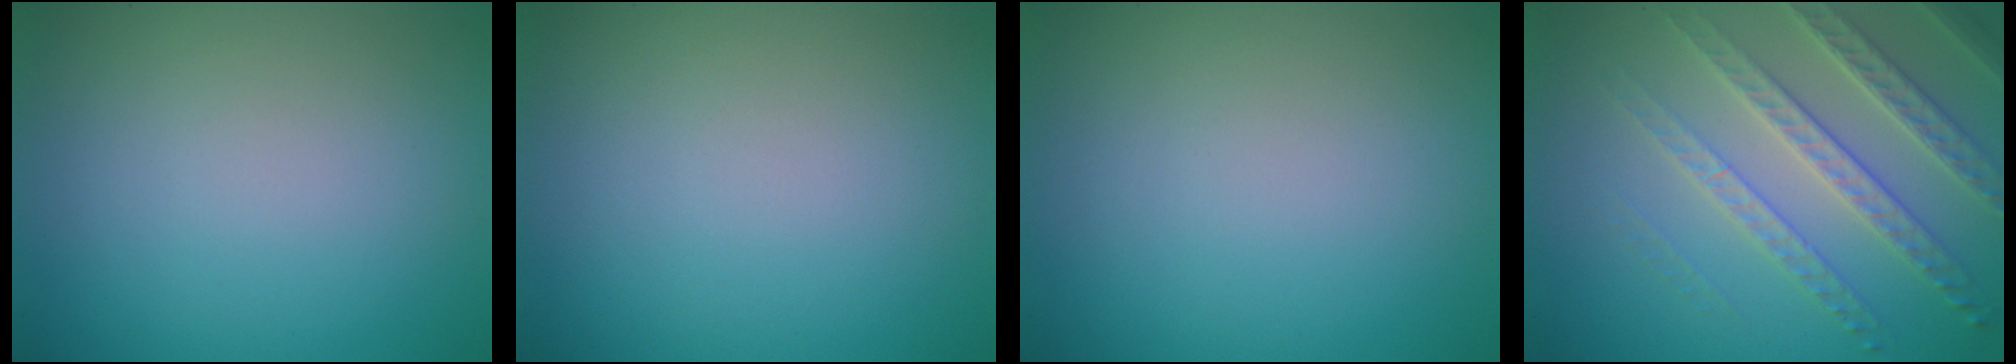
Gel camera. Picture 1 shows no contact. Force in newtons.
{"total": 0.0}
{"total": 0.0}
{"total": 5.3, "press": 4.2, "slide": 3.2}